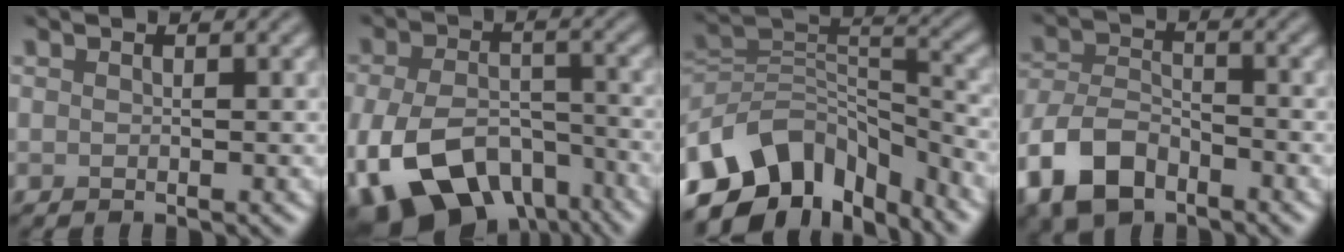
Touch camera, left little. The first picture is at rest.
{"total": 11.7, "force": [-6.4, 6.6, 7.2], "torque": [-0.142, -0.022, -0.106]}
{"total": 10.2, "force": [-6.9, 6.1, 4.3], "torque": [-0.076, 0.013, -0.132]}
{"total": 7.3, "force": [-4.5, 4.1, 4.0], "torque": [-0.085, -0.003, -0.093]}